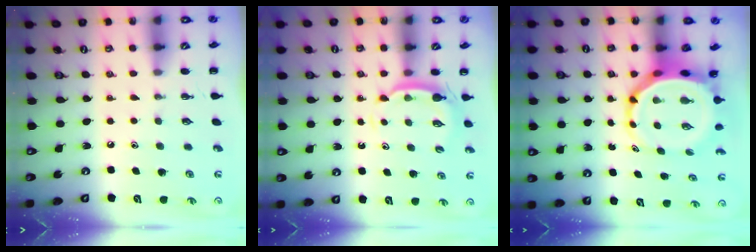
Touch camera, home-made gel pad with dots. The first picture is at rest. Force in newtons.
{"total": 5.5, "press": 5.5, "slide": 0.7}
{"total": 7.0, "press": 6.7, "slide": 2.1}